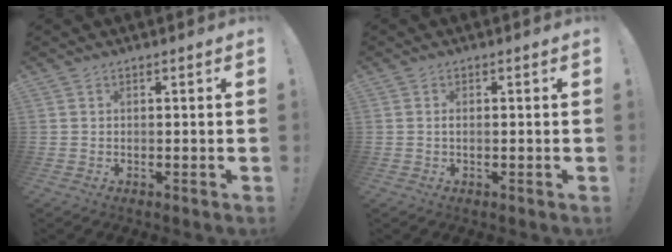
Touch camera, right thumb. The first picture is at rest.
{"total": 1.1, "force": [-0.3, 0.4, 1.0], "torque": [-0.021, 0.003, -0.005]}